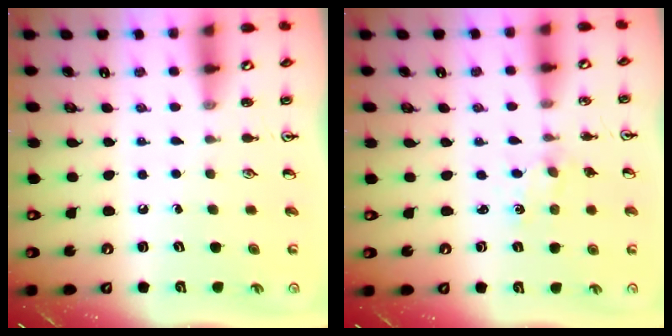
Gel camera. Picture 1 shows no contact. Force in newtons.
{"total": 0.7, "press": 0.7, "slide": 0.1}